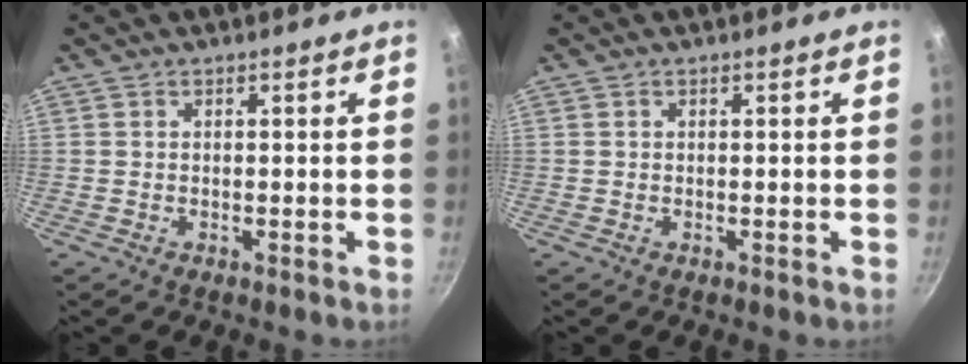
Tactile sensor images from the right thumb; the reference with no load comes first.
{"total": 0.0}